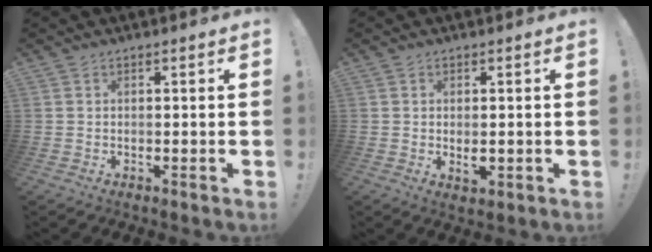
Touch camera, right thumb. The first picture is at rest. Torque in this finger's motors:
{"motor_torque": [-0.16, 0.26, -0.24, 0.27, -0.05]}